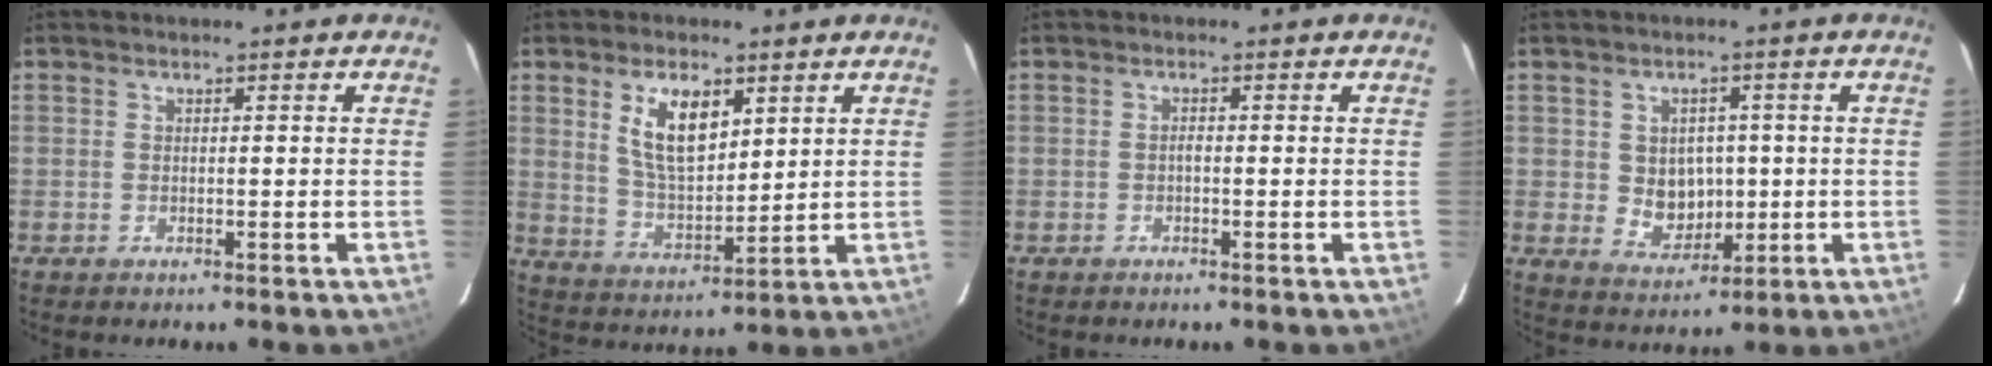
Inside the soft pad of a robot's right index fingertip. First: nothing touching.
{"total": 10.0, "force": [4.4, 4.6, 7.7], "torque": [-0.145, 0.004, 0.093]}
{"total": 0.6, "force": [-0.3, 0.2, 0.5], "torque": [-0.007, 0.005, -0.007]}
{"total": 6.8, "force": [-0.1, 5.9, 3.4], "torque": [-0.065, 0.004, 0.015]}